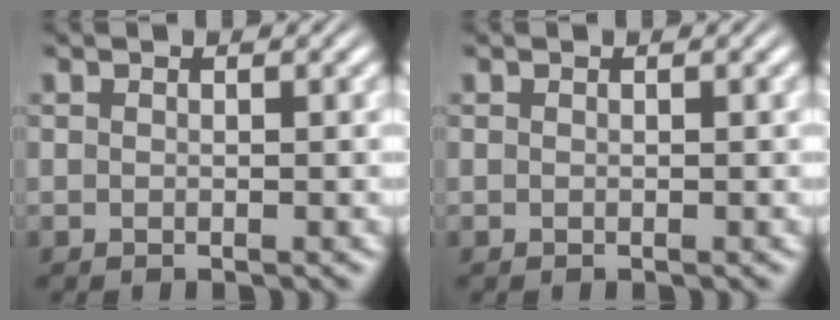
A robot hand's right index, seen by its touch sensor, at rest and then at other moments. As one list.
[{"total": 0.0}]